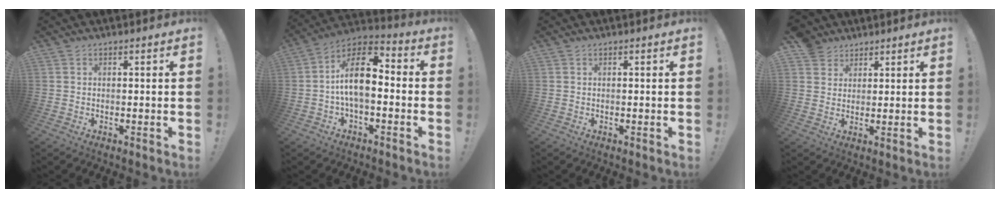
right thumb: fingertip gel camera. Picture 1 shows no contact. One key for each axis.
{"total": 14.0, "fx": -0.5, "fy": 7.0, "fz": 12.2, "tx": -0.227, "ty": 0.015, "tz": -0.008}
{"total": 0.0}
{"total": 5.2, "fx": 3.6, "fy": 3.7, "fz": 0.2, "tx": -0.003, "ty": -0.024, "tz": 0.069}